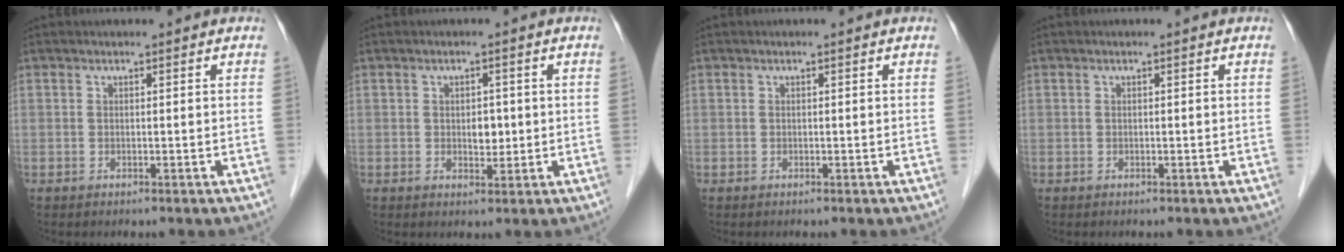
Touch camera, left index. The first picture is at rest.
{"total": 2.4, "force": [0.1, 1.6, 1.8], "torque": [-0.026, -0.001, 0.004]}
{"total": 0.0}
{"total": 0.0}